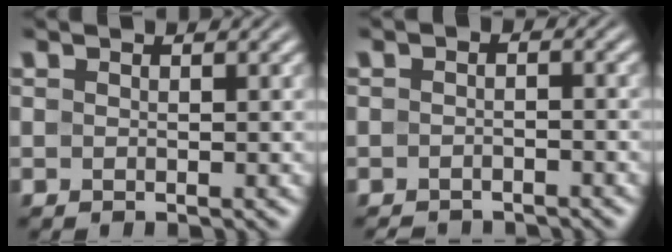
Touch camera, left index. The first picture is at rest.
{"total": 2.4, "force": [-2.1, 0.8, 0.8], "torque": [-0.010, -0.002, -0.036]}